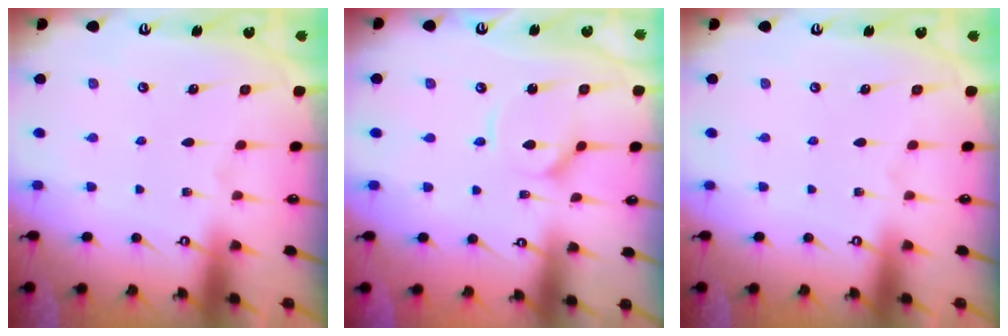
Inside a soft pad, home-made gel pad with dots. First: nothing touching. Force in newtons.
{"total": 3.7, "press": 3.7, "slide": 0.5}
{"total": 0.0}